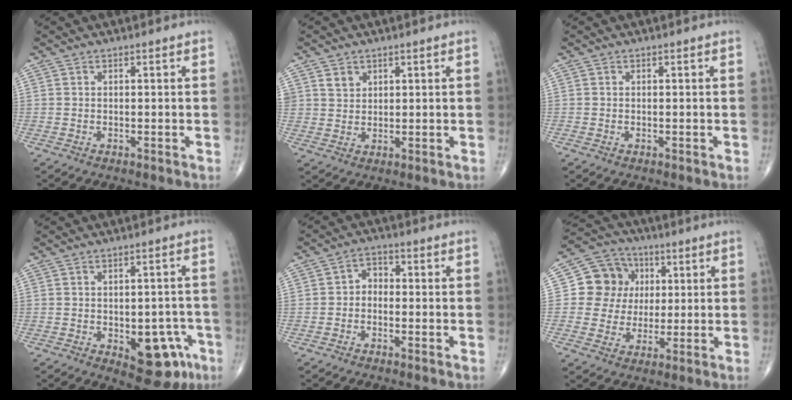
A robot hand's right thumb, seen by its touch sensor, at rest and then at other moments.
{"total": 2.7, "force": [1.6, 2.1, 0.6], "torque": [0.006, -0.011, 0.028]}
{"total": 0.0}
{"total": 11.0, "force": [-4.2, 6.0, 8.2], "torque": [-0.066, 0.022, -0.043]}
{"total": 3.2, "force": [-0.8, 2.5, 1.9], "torque": [-0.012, 0.020, -0.029]}
{"total": 10.9, "force": [1.9, 10.2, 3.6], "torque": [-0.022, 0.006, 0.028]}